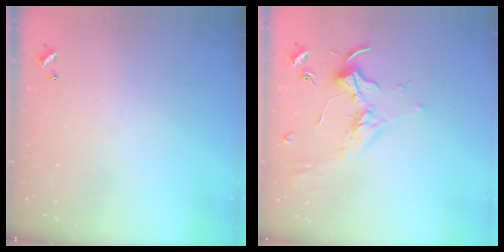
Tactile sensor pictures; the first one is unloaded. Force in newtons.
{"total": 1.7, "press": 1.5, "slide": 0.7}